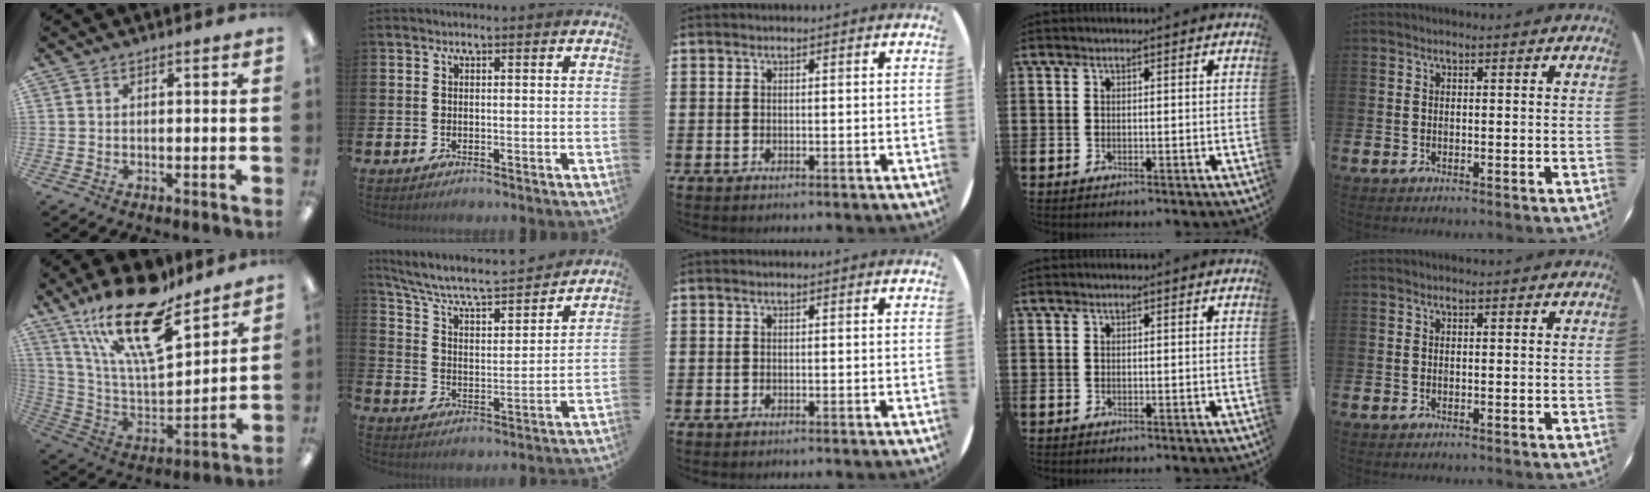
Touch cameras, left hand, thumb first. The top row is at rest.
{"thumb": {"total": 22.5, "force": [15.9, 7.2, 14.2], "torque": [-0.267, -0.098, 0.274]}, "index": {"total": 7.3, "force": [6.6, 1.5, 2.8], "torque": [-0.088, -0.046, 0.109]}}